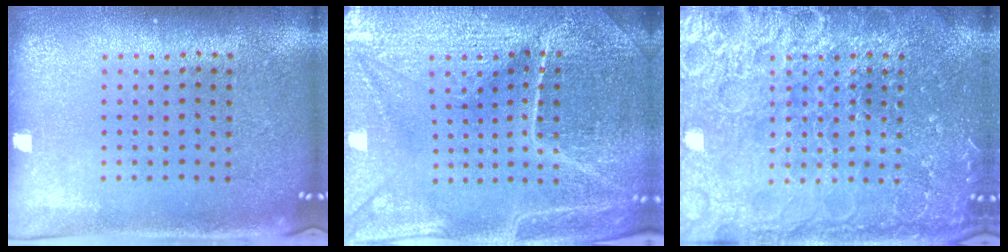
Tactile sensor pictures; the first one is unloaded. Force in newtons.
{"total": 4.9, "press": 4.6, "slide": 1.6}
{"total": 7.0, "press": 6.9, "slide": 0.8}